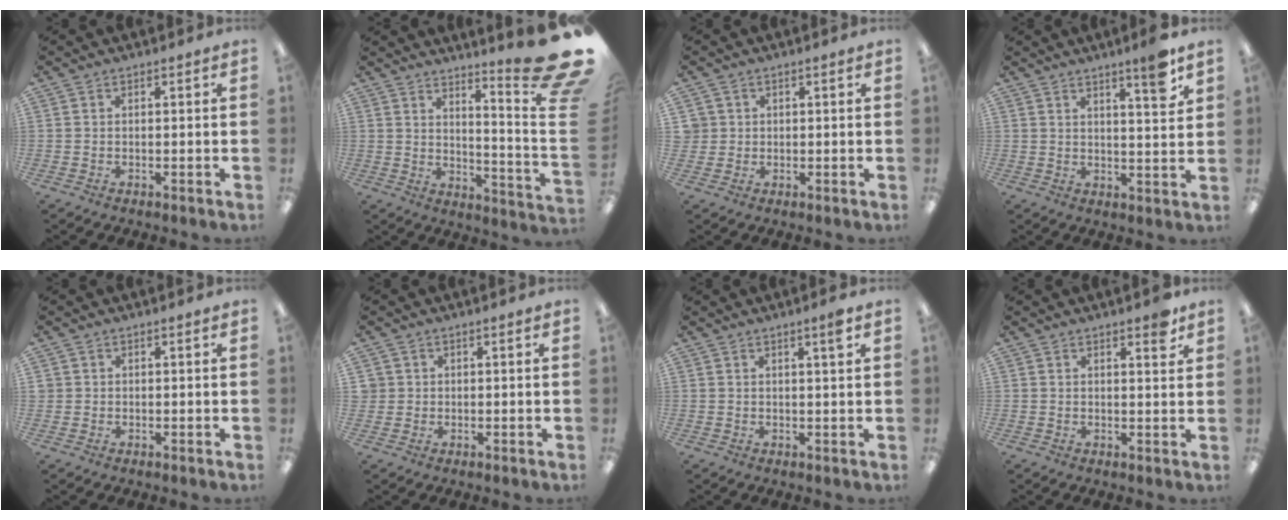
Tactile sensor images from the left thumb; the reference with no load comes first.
{"total": 13.9, "force": [9.0, 1.2, 10.5], "torque": [-0.155, -0.082, 0.141]}
{"total": 2.5, "force": [0.7, 2.4, 0.1], "torque": [-0.010, 0.004, 0.013]}
{"total": 7.0, "force": [4.9, 0.6, 5.0], "torque": [-0.071, -0.030, 0.074]}
{"total": 0.9, "force": [0.4, 0.8, 0.1], "torque": [-0.004, 0.003, 0.007]}
{"total": 1.8, "force": [0.6, 1.7, 0.1], "torque": [-0.006, 0.003, 0.010]}
{"total": 2.9, "force": [1.7, 0.1, 2.3], "torque": [-0.040, -0.003, 0.027]}
{"total": 3.6, "force": [2.7, 0.9, 2.2], "torque": [-0.025, -0.013, 0.041]}